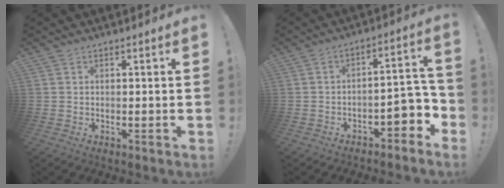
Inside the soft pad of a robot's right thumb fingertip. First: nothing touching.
{"total": 7.1, "force": [-3.2, 3.4, 5.3], "torque": [-0.055, 0.008, -0.056]}